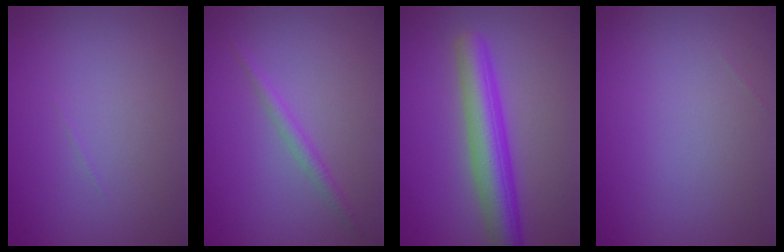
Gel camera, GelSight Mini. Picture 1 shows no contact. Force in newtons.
{"total": 1.4, "press": 1.4, "slide": 0.1}
{"total": 5.8, "press": 5.8, "slide": 0.2}
{"total": 0.0}